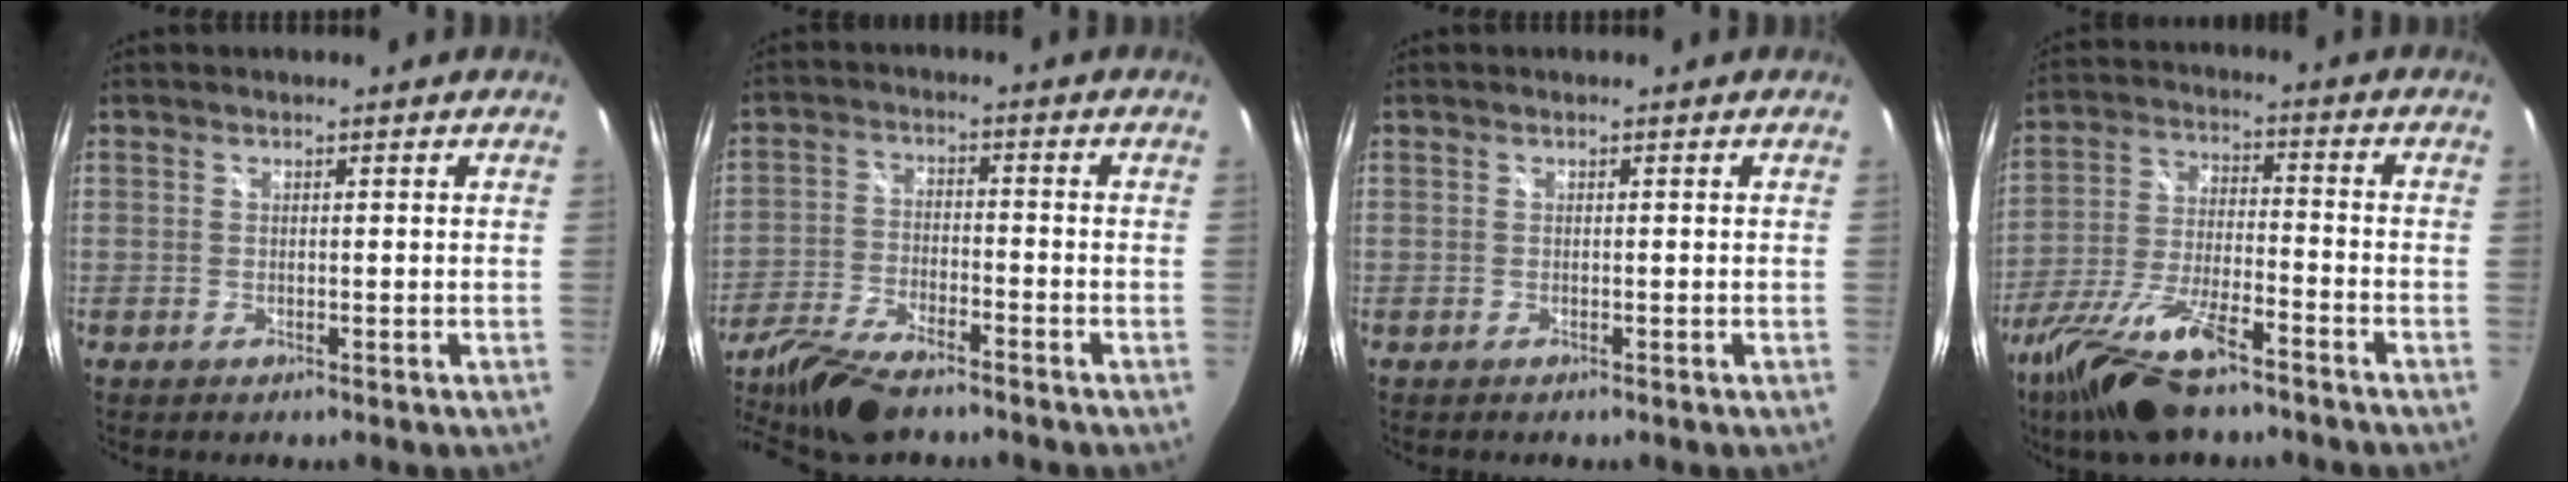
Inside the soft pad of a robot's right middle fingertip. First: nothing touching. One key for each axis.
{"total": 14.7, "fx": -11.4, "fy": 4.5, "fz": 8.1, "tx": -0.184, "ty": -0.030, "tz": -0.211}
{"total": 0.0}
{"total": 16.6, "fx": -12.0, "fy": 4.7, "fz": 10.4, "tx": -0.219, "ty": -0.033, "tz": -0.220}